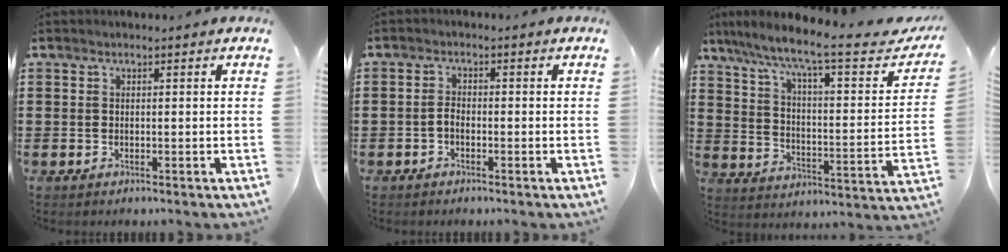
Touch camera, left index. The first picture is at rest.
{"total": 1.5, "force": [-0.9, 0.7, 1.0], "torque": [-0.030, 0.001, -0.021]}
{"total": 8.6, "force": [6.5, 0.5, 5.7], "torque": [-0.126, -0.045, 0.096]}